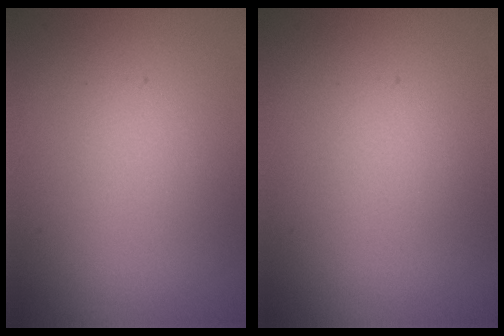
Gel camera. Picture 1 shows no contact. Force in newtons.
{"total": 0.0}